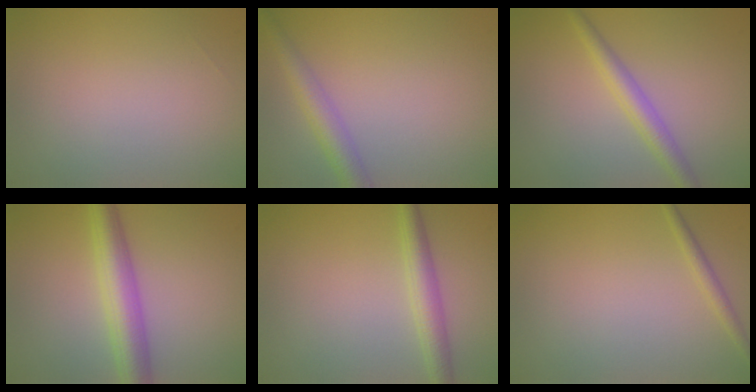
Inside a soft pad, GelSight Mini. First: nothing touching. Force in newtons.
{"total": 2.9, "press": 2.9, "slide": 0.0}
{"total": 2.7, "press": 2.7, "slide": 0.1}
{"total": 5.0, "press": 5.0, "slide": 0.0}
{"total": 2.8, "press": 2.8, "slide": 0.1}
{"total": 1.2, "press": 1.2, "slide": 0.0}